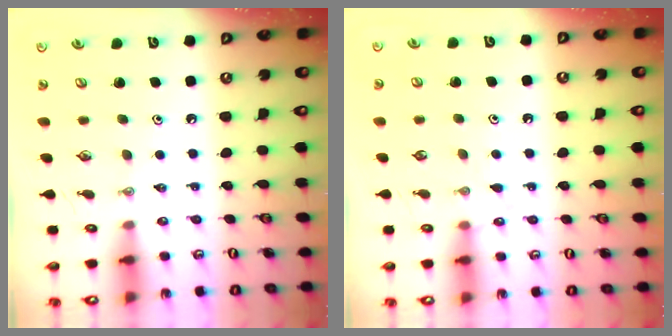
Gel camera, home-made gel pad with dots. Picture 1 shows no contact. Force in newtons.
{"total": 4.2, "press": 4.1, "slide": 0.6}